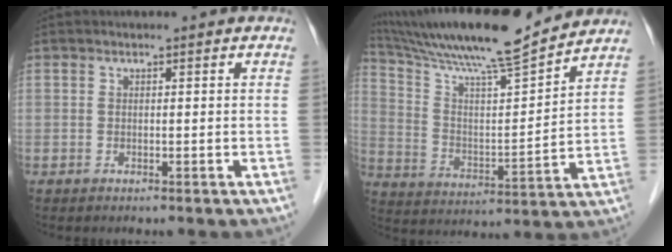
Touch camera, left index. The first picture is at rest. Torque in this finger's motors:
{"motor_torque": [1.04, -1.10, 0.53, 0.16]}